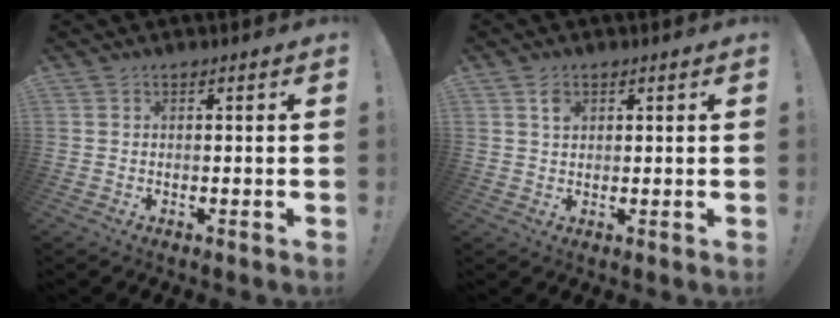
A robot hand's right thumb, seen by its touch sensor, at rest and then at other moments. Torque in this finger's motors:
{"motor_torque": [0.07, 0.03, -0.05, 0.14, 0.00]}